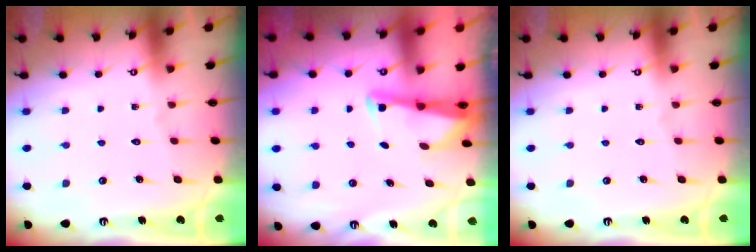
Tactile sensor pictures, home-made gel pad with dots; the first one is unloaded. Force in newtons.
{"total": 2.5, "press": 2.5, "slide": 0.3}
{"total": 0.0}